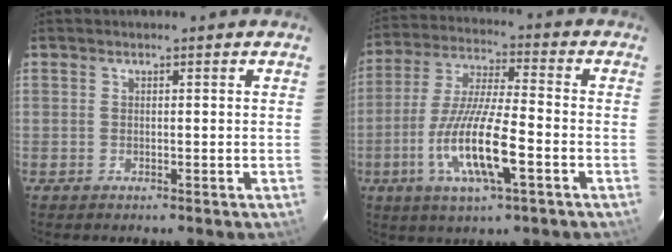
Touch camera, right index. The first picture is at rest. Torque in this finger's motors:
{"motor_torque": [1.51, -0.63, 1.05, 0.21]}